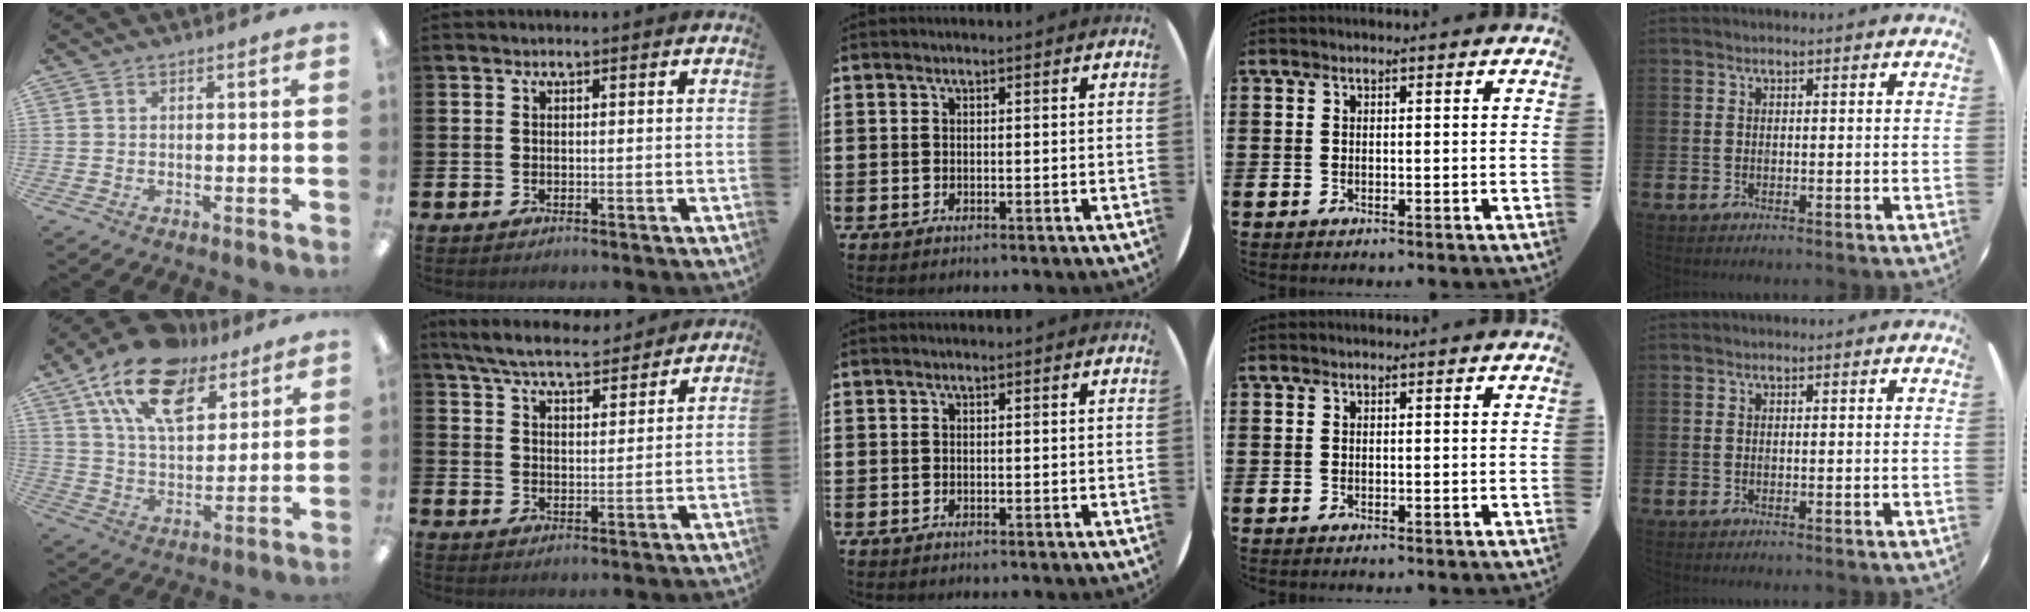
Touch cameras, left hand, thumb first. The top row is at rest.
{"thumb": {"total": 18.5, "force": [12.1, 9.4, 10.5], "torque": [-0.194, -0.053, 0.219]}, "index": {"total": 7.1, "force": [6.7, 1.1, 2.0], "torque": [-0.057, -0.033, 0.120]}}